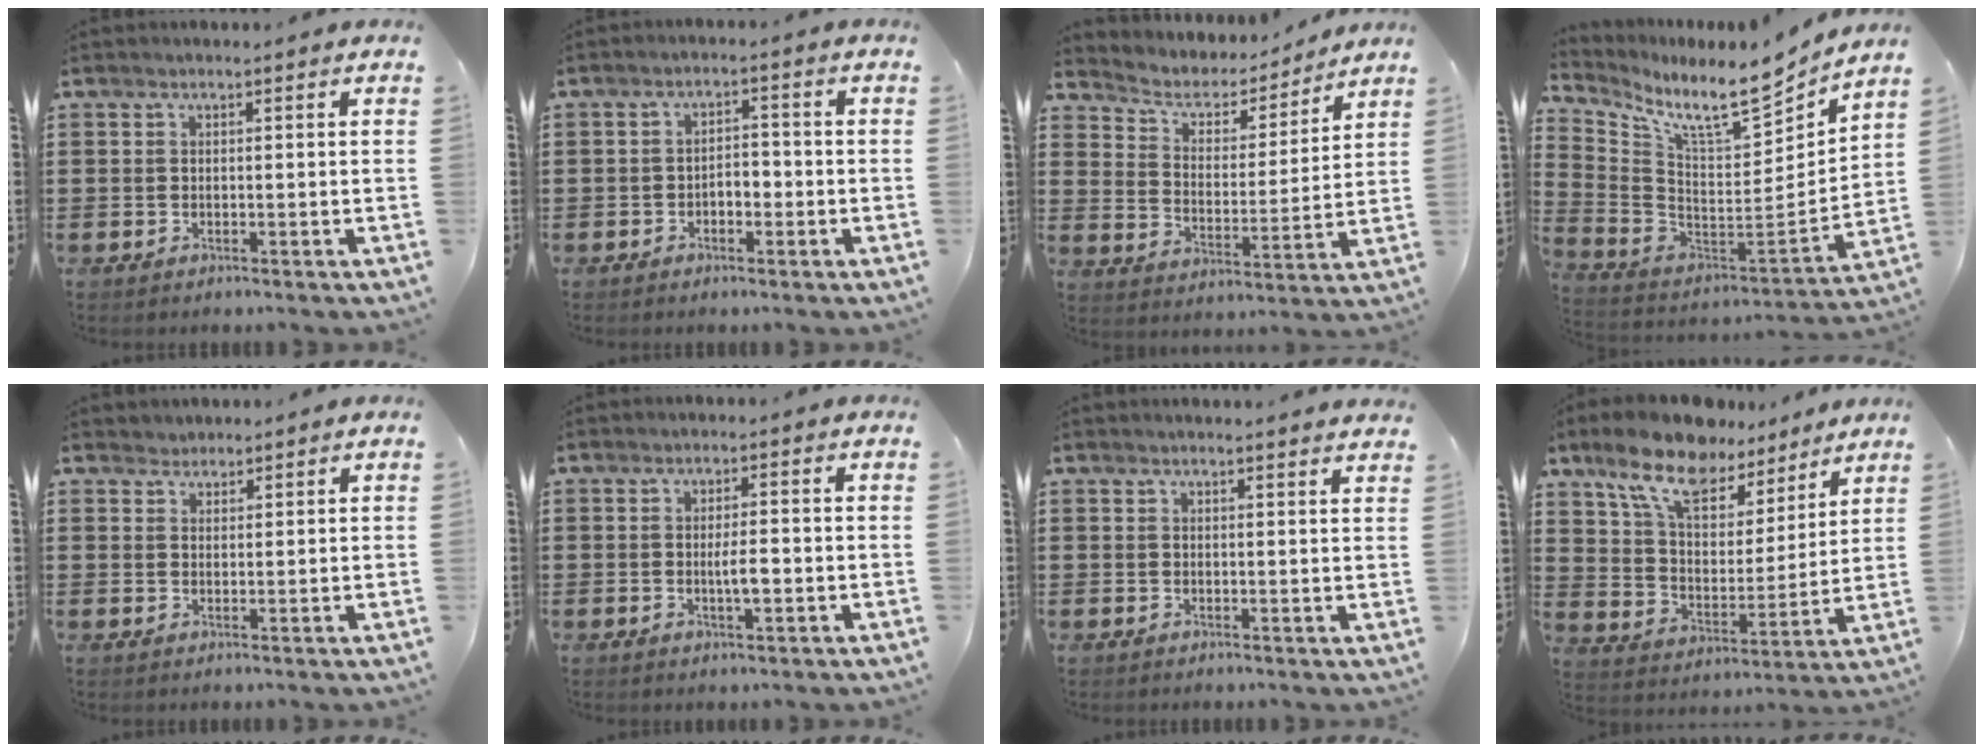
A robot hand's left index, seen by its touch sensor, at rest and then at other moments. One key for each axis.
{"total": 2.3, "fx": -1.3, "fy": 1.3, "fz": 1.4, "tx": -0.030, "ty": 0.005, "tz": -0.030}
{"total": 4.8, "fx": 4.1, "fy": 2.1, "fz": 1.2, "tx": -0.051, "ty": -0.025, "tz": 0.064}
{"total": 9.9, "fx": 8.0, "fy": 1.4, "fz": 5.6, "tx": -0.119, "ty": -0.075, "tz": 0.129}
{"total": 1.5, "fx": 1.4, "fy": 0.7, "fz": -0.3, "tx": 0.001, "ty": 0.005, "tz": 0.027}
{"total": 3.1, "fx": -0.4, "fy": 0.8, "fz": 3.0, "tx": -0.061, "ty": 0.000, "tz": -0.011}
{"total": 1.6, "fx": 1.6, "fy": -0.2, "fz": 0.3, "tx": -0.009, "ty": -0.001, "tz": 0.031}
{"total": 11.4, "fx": 9.0, "fy": 4.6, "fz": 5.3, "tx": -0.137, "ty": -0.038, "tz": 0.162}